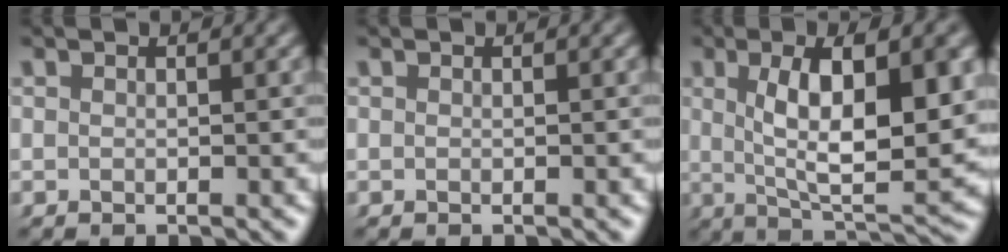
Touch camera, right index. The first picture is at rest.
{"total": 0.0}
{"total": 9.6, "force": [1.8, 3.2, 8.9], "torque": [-0.141, -0.009, 0.037]}